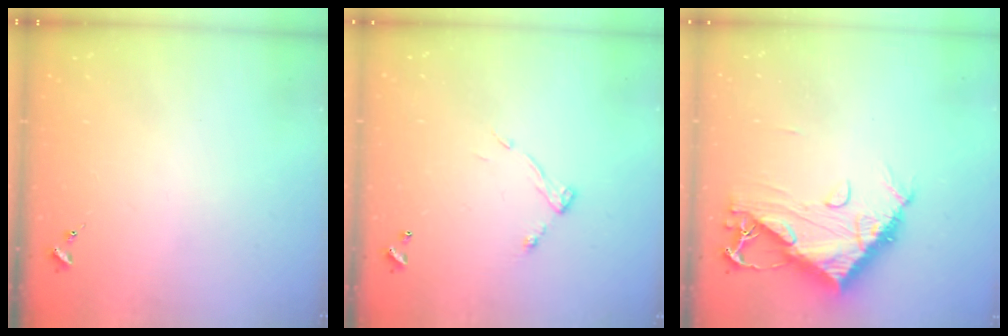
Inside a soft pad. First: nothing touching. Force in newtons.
{"total": 6.8, "press": 6.8, "slide": 0.2}
{"total": 13.4, "press": 13.3, "slide": 1.5}